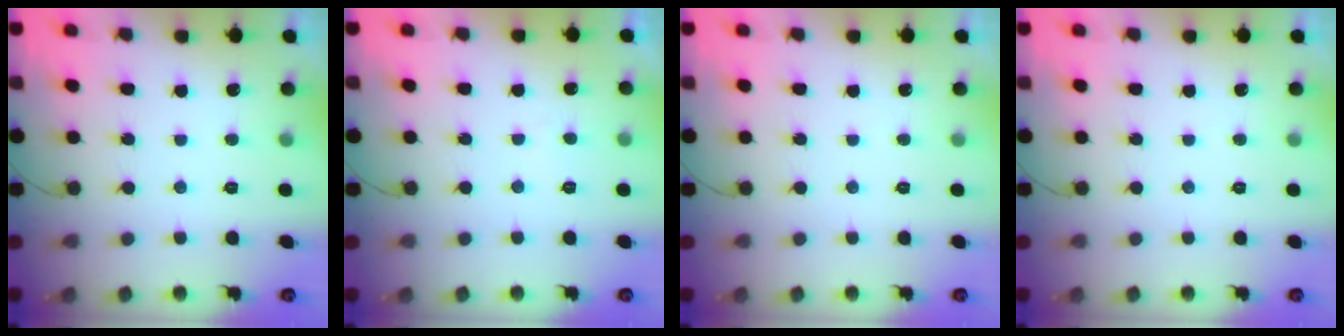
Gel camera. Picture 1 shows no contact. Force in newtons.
{"total": 0.6, "press": 0.4, "slide": 0.4}
{"total": 0.0}
{"total": 0.0}